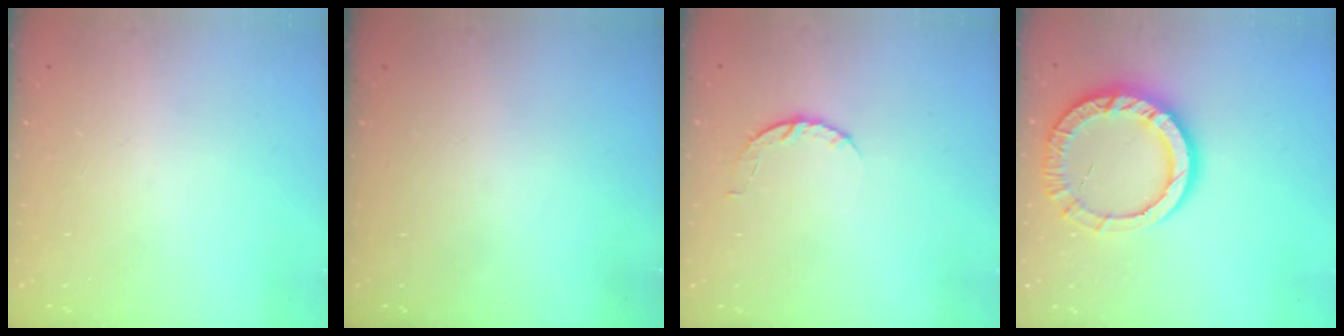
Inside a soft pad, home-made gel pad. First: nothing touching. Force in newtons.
{"total": 0.0}
{"total": 3.9, "press": 3.9, "slide": 0.6}
{"total": 13.2, "press": 13.1, "slide": 1.6}